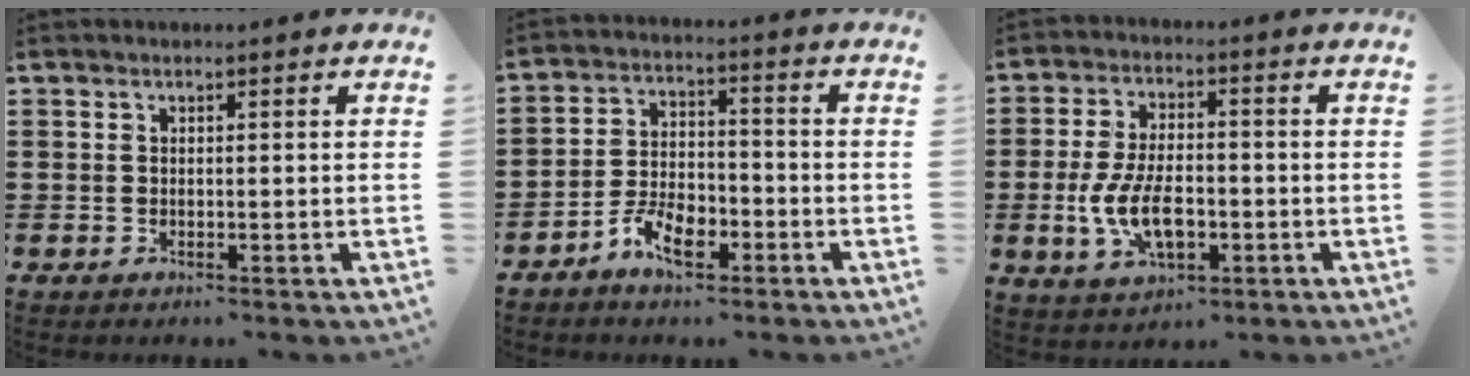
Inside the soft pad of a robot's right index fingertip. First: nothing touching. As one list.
[{"total": 6.3, "force": [-4.1, 3.0, 3.8], "torque": [-0.082, 0.012, -0.080]}, {"total": 8.8, "force": [-2.1, 4.3, 7.3], "torque": [-0.163, -0.002, -0.042]}]